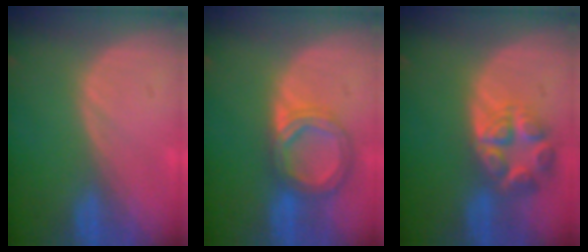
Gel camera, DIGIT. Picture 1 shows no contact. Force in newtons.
{"total": 6.7, "press": 6.2, "slide": 2.6}
{"total": 7.7, "press": 6.8, "slide": 3.6}